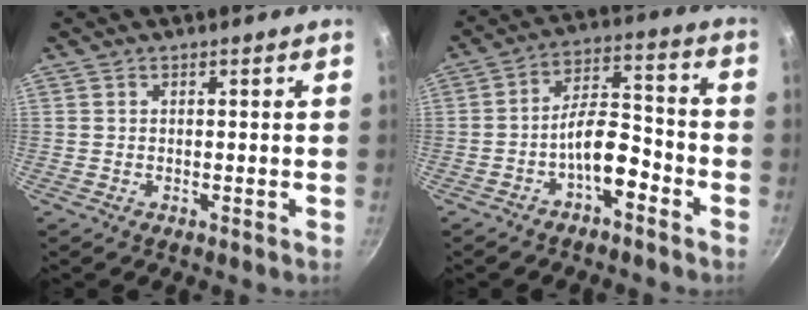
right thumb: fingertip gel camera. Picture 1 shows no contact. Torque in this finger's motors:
{"motor_torque": [2.74, 2.27, 1.41, -1.07, 0.33]}